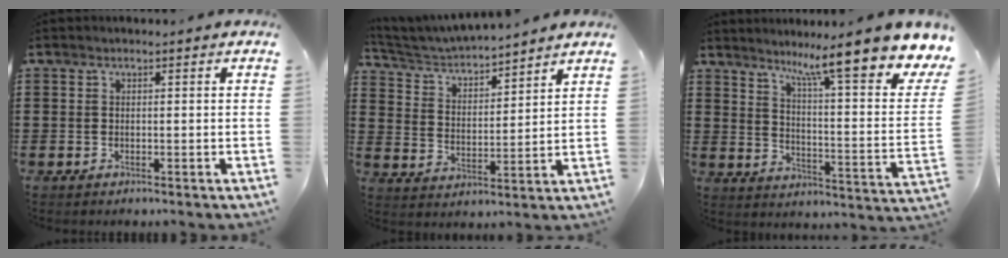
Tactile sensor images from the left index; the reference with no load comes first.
{"total": 4.5, "force": [4.4, 0.5, 1.0], "torque": [-0.042, -0.030, 0.071]}
{"total": 11.6, "force": [9.0, 0.3, 7.2], "torque": [-0.131, -0.071, 0.138]}